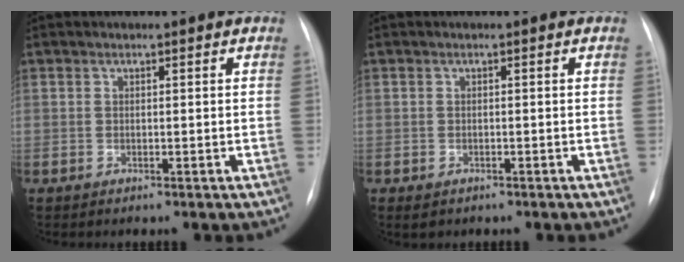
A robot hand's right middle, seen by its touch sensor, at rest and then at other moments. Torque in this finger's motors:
{"motor_torque": [0.08, -0.19, 0.11, 0.03]}